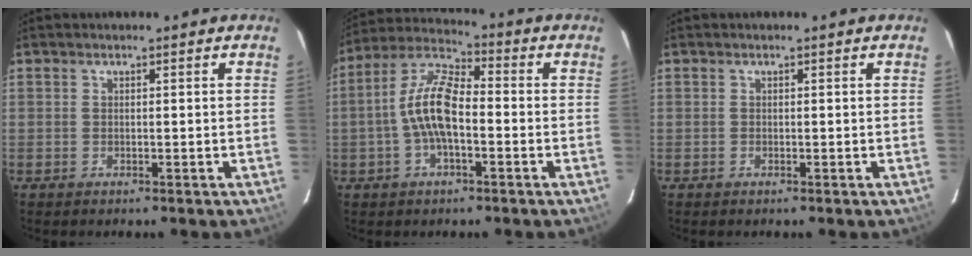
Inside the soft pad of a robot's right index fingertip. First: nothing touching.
{"total": 10.5, "force": [-1.8, 4.3, 9.4], "torque": [-0.201, 0.016, -0.039]}
{"total": 0.0}